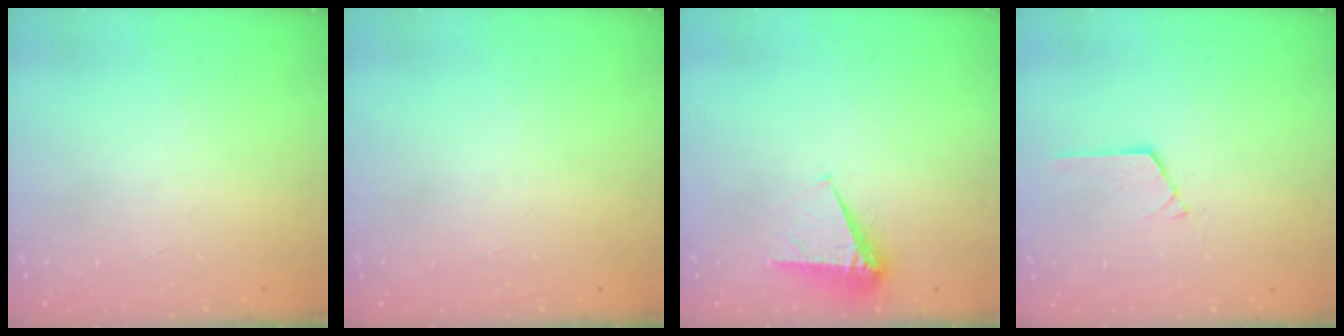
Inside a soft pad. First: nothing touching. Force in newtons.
{"total": 0.0}
{"total": 5.7, "press": 5.7, "slide": 0.6}
{"total": 1.0, "press": 1.0, "slide": 0.1}